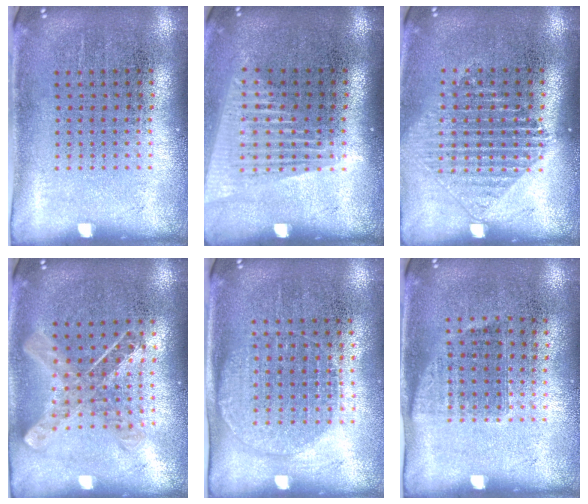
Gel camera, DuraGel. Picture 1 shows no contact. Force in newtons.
{"total": 1.6, "press": 1.4, "slide": 0.7}
{"total": 1.2, "press": 1.1, "slide": 0.5}
{"total": 1.0, "press": 1.0, "slide": 0.1}
{"total": 1.3, "press": 1.2, "slide": 0.5}
{"total": 0.8, "press": 0.7, "slide": 0.4}